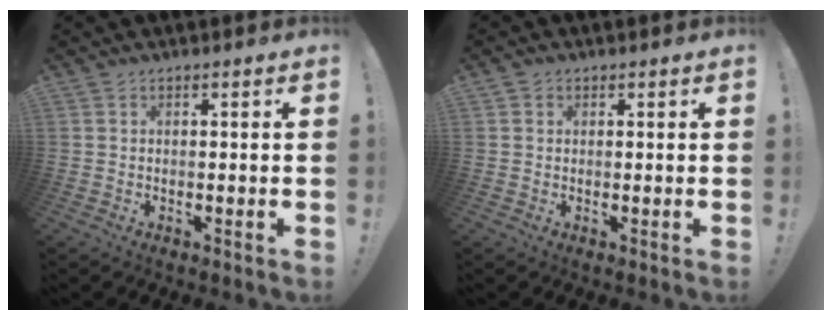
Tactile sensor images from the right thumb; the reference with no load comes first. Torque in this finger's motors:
{"motor_torque": [-0.37, 0.12, -0.06, 0.05, 0.07]}